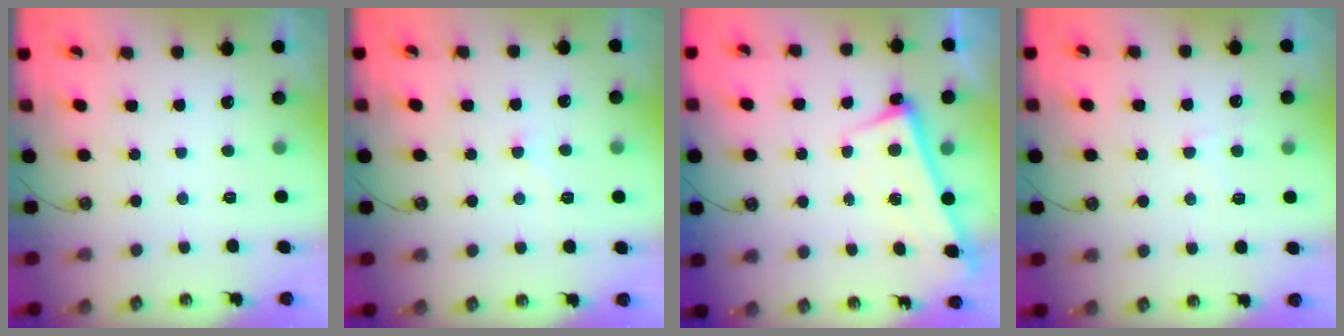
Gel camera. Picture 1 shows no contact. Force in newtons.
{"total": 0.5, "press": 0.1, "slide": 0.5}
{"total": 2.6, "press": 2.4, "slide": 0.9}
{"total": 2.4, "press": 2.2, "slide": 1.0}